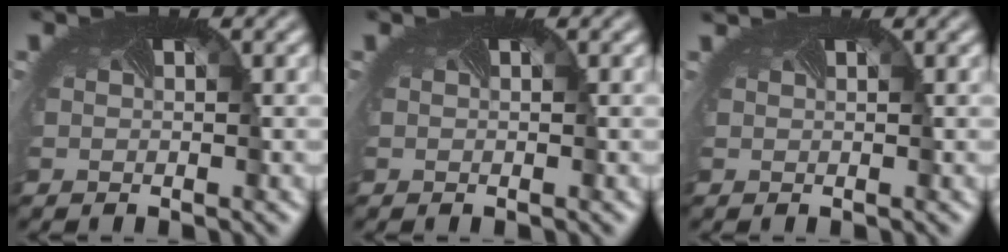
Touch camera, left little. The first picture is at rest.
{"total": 0.0}
{"total": 0.7, "force": [0.7, -0.1, 0.0], "torque": [-0.001, 0.001, 0.001]}